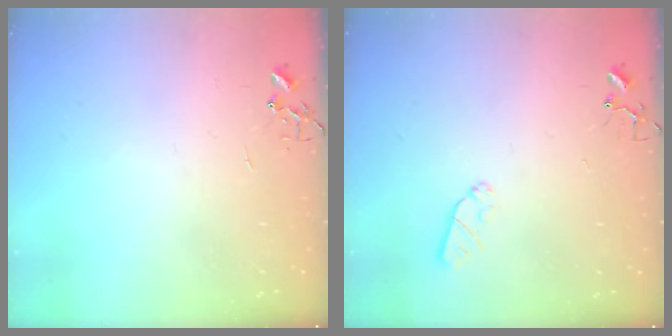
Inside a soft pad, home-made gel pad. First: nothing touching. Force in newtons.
{"total": 5.2, "press": 5.2, "slide": 0.8}